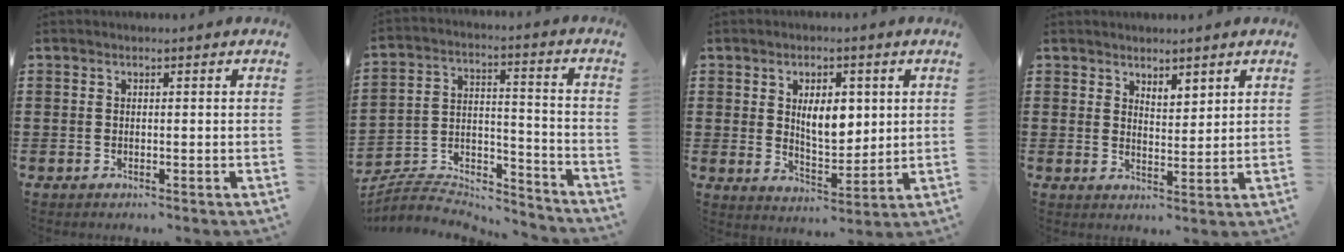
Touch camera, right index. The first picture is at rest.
{"total": 5.8, "force": [-5.3, 1.9, 1.1], "torque": [-0.031, 0.001, -0.108]}
{"total": 6.9, "force": [1.8, 3.6, 5.6], "torque": [-0.095, 0.004, 0.024]}
{"total": 2.6, "force": [2.5, 0.8, -0.1], "torque": [-0.005, 0.001, 0.049]}